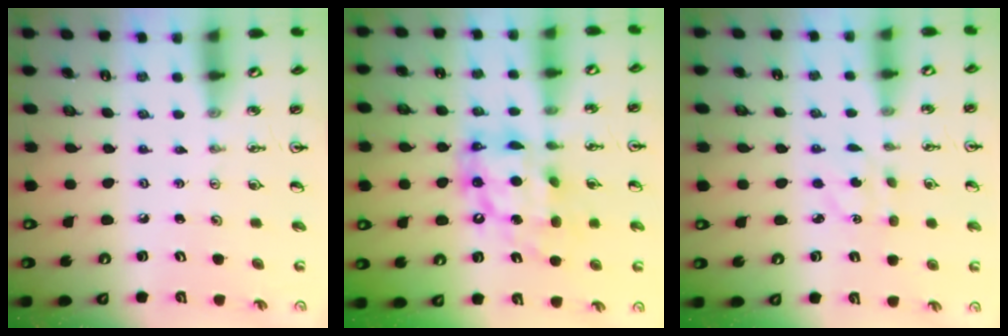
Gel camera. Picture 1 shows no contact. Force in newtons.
{"total": 14.7, "press": 14.6, "slide": 1.3}
{"total": 3.3, "press": 3.2, "slide": 0.8}